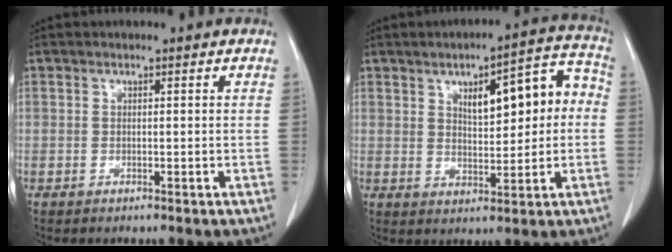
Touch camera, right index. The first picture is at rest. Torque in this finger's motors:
{"motor_torque": [0.33, 0.11, 0.21, 0.07]}